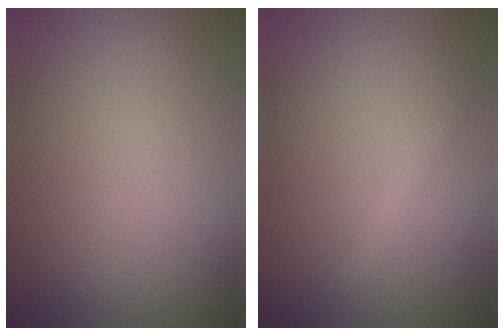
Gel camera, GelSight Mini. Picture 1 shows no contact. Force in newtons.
{"total": 1.0, "press": 1.0, "slide": 0.1}